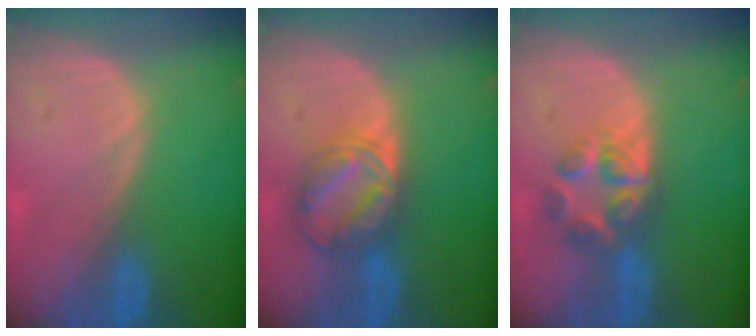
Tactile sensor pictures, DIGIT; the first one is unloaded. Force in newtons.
{"total": 6.9, "press": 6.9, "slide": 0.4}
{"total": 6.7, "press": 5.7, "slide": 3.5}